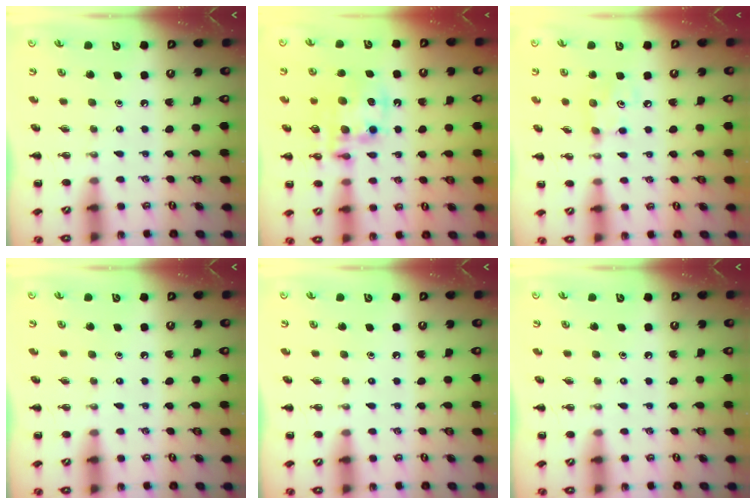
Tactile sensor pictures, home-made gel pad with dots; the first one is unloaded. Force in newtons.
{"total": 12.2, "press": 11.7, "slide": 3.2}
{"total": 3.4, "press": 3.3, "slide": 0.6}
{"total": 0.0}
{"total": 0.0}
{"total": 0.0}